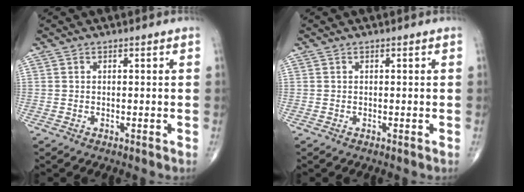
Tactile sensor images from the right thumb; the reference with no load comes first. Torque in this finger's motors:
{"motor_torque": [0.00, 0.00, 0.06, 0.06, 0.01]}